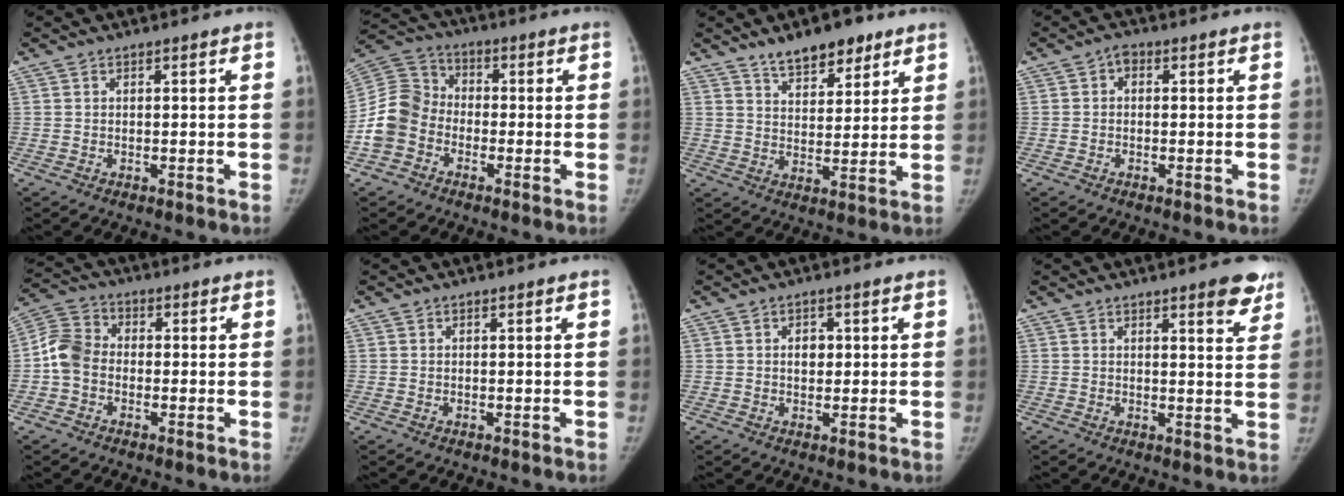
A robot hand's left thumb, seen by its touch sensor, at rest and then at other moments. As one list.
[{"total": 9.6, "force": [-3.2, 7.9, 4.5], "torque": [-0.087, 0.032, -0.072]}, {"total": 9.7, "force": [7.0, 4.2, 5.1], "torque": [-0.046, -0.043, 0.114]}, {"total": 1.7, "force": [0.2, 1.3, 1.1], "torque": [-0.005, 0.005, -0.007]}, {"total": 6.9, "force": [-1.1, 5.5, 4.0], "torque": [-0.072, 0.021, -0.036]}, {"total": 0.0}, {"total": 2.6, "force": [0.6, 1.8, 1.7], "torque": [-0.015, 0.000, 0.007]}, {"total": 5.9, "force": [4.0, 1.5, 4.1], "torque": [-0.032, -0.020, 0.046]}]